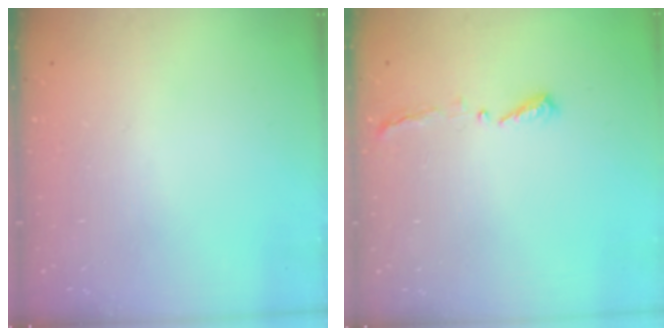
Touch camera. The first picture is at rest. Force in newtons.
{"total": 4.4, "press": 4.3, "slide": 0.6}